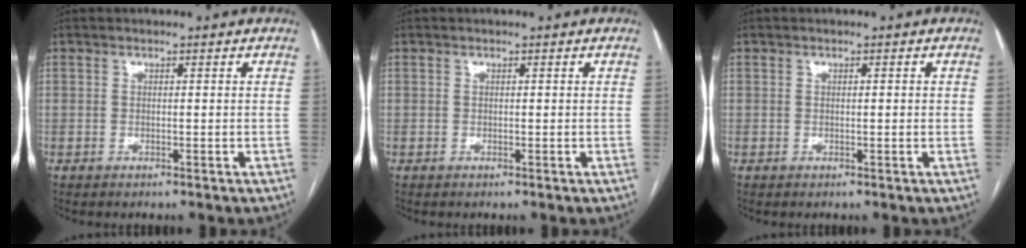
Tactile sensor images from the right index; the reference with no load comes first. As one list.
[{"total": 0.0}, {"total": 0.7, "force": [0.1, 0.1, 0.7], "torque": [-0.013, 0.000, 0.002]}]